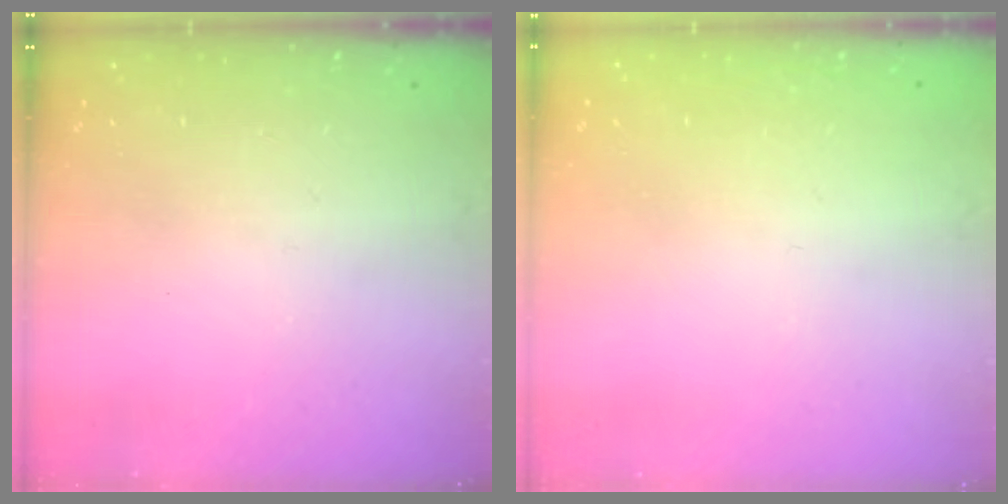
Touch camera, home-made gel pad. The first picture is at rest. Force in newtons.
{"total": 1.6, "press": 1.6, "slide": 0.1}